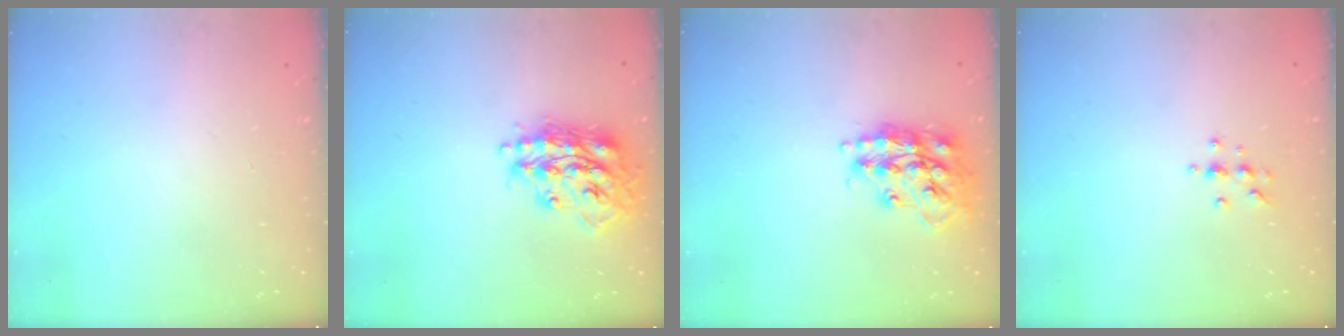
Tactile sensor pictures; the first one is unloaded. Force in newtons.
{"total": 17.5, "press": 17.5, "slide": 1.2}
{"total": 18.7, "press": 18.6, "slide": 1.6}
{"total": 5.6, "press": 5.5, "slide": 0.7}